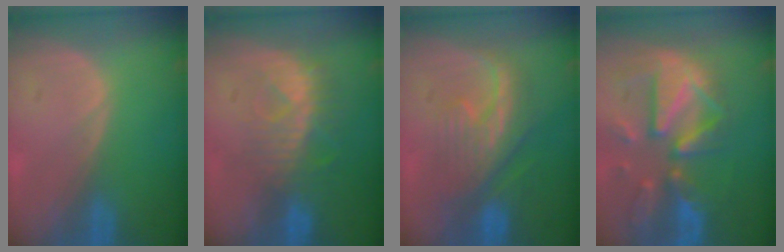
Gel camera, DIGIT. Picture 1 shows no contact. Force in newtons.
{"total": 8.1, "press": 7.4, "slide": 3.3}
{"total": 8.0, "press": 7.9, "slide": 1.1}
{"total": 12.1, "press": 10.5, "slide": 6.1}